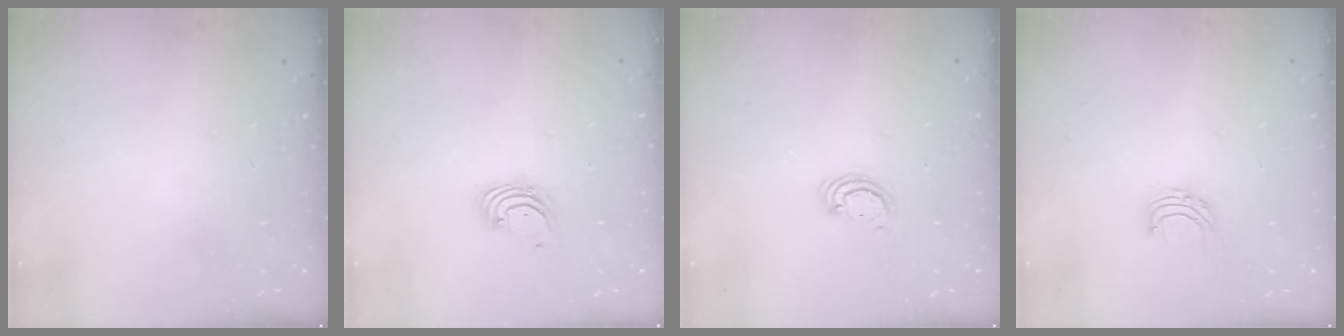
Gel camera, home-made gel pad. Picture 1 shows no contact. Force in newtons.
{"total": 1.8, "press": 1.8, "slide": 0.2}
{"total": 3.0, "press": 2.9, "slide": 0.3}
{"total": 5.2, "press": 5.1, "slide": 0.5}